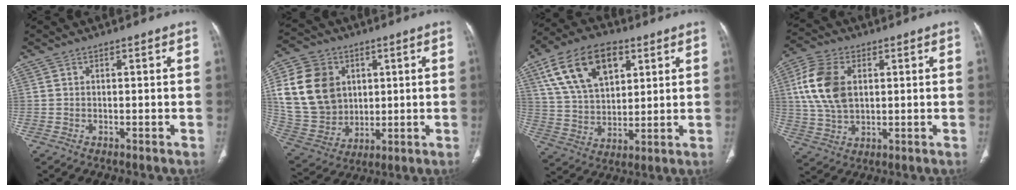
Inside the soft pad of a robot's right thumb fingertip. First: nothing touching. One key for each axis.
{"total": 19.0, "fx": 4.2, "fy": 15.4, "fz": 10.3, "tx": -0.185, "ty": 0.005, "tz": 0.093}
{"total": 16.8, "fx": 7.5, "fy": 9.9, "fz": 11.3, "tx": -0.178, "ty": -0.013, "tz": 0.141}
{"total": 12.3, "fx": 2.6, "fy": 7.8, "fz": 9.1, "tx": -0.184, "ty": 0.003, "tz": 0.050}